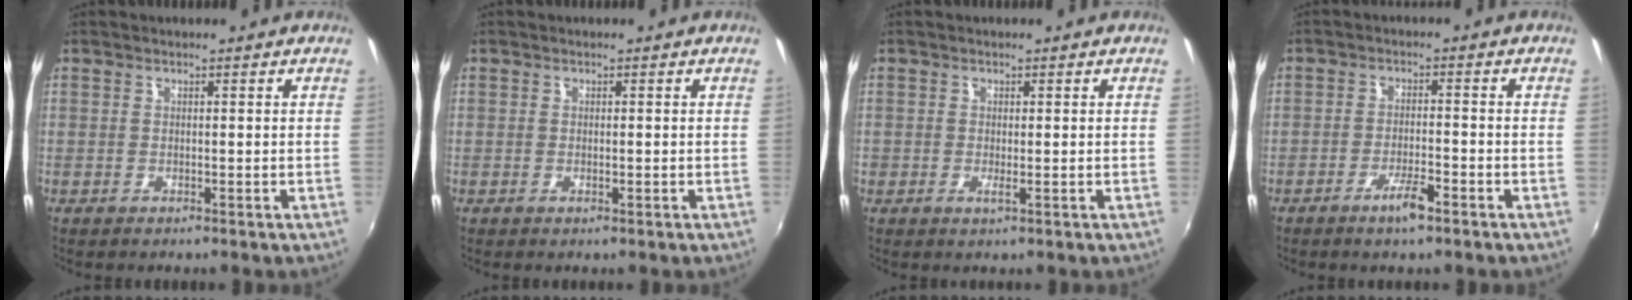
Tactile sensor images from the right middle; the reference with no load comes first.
{"total": 0.6, "force": [-0.1, -0.1, 0.6], "torque": [-0.009, 0.001, -0.003]}
{"total": 1.0, "force": [-0.2, 0.3, 1.0], "torque": [-0.021, -0.003, -0.005]}
{"total": 4.0, "force": [-2.8, 0.7, 2.8], "torque": [-0.064, -0.005, -0.050]}